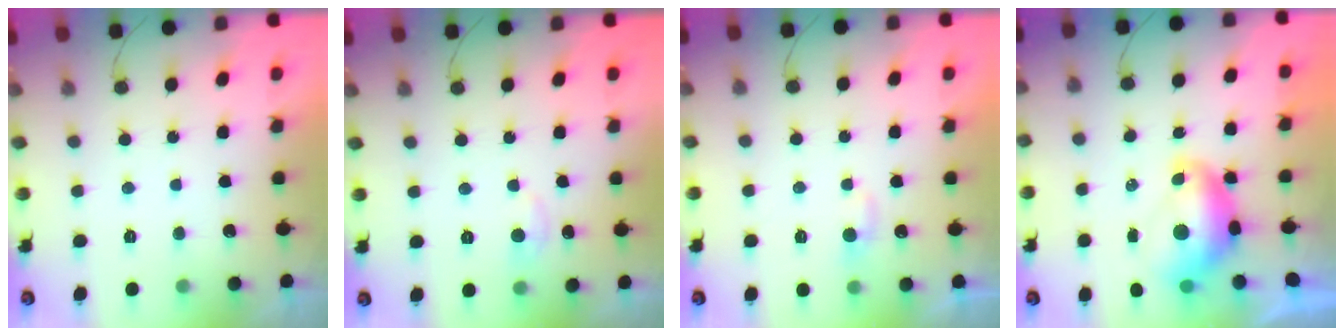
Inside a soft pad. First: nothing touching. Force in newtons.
{"total": 5.0, "press": 5.0, "slide": 0.7}
{"total": 3.6, "press": 3.5, "slide": 0.4}
{"total": 9.1, "press": 9.0, "slide": 1.0}